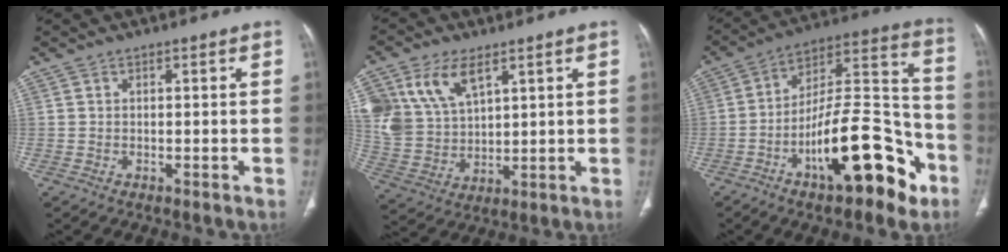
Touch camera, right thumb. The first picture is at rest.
{"total": 13.7, "force": [6.8, 8.2, 8.6], "torque": [-0.167, -0.016, 0.147]}
{"total": 23.5, "force": [-10.6, 8.9, 19.0], "torque": [-0.277, 0.077, -0.167]}